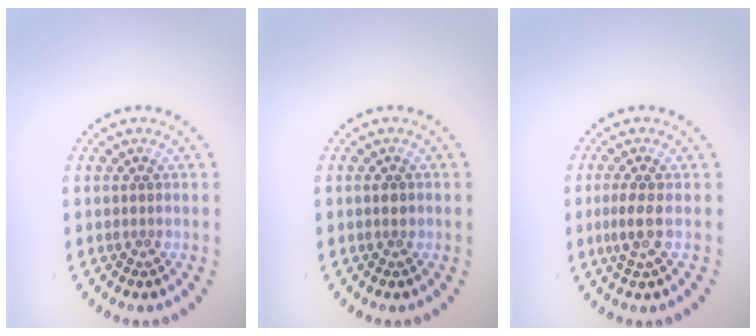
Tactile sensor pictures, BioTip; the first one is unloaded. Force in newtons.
{"total": 0.9, "press": 0.9, "slide": 0.1}
{"total": 2.0, "press": 1.6, "slide": 1.2}